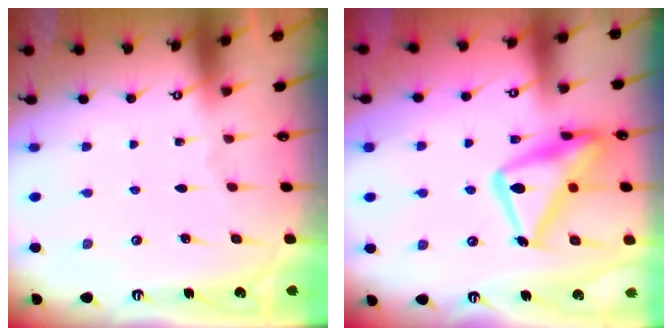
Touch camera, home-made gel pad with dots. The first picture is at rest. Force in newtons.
{"total": 19.9, "press": 19.8, "slide": 1.6}